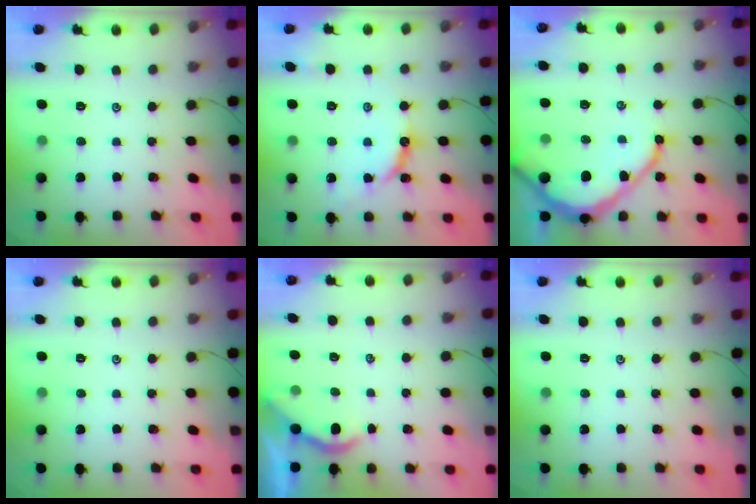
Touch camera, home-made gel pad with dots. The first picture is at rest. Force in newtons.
{"total": 9.8, "press": 9.8, "slide": 0.4}
{"total": 12.2, "press": 12.1, "slide": 1.4}
{"total": 0.0}
{"total": 2.2, "press": 2.2, "slide": 0.1}
{"total": 0.0}